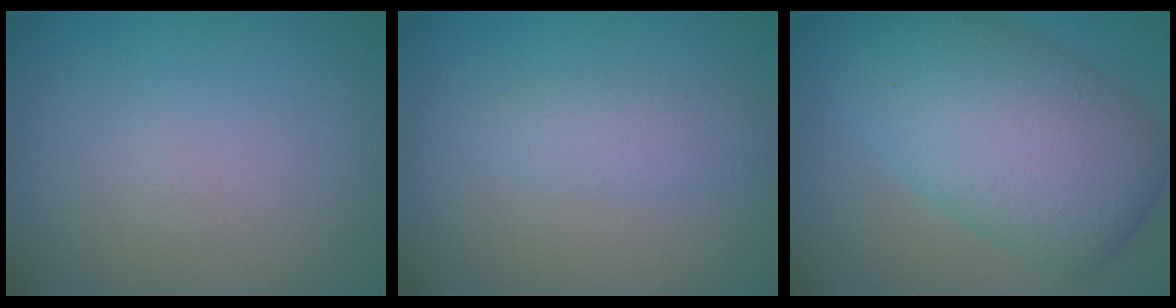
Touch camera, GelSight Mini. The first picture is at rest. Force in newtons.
{"total": 2.0, "press": 2.0, "slide": 0.1}
{"total": 9.6, "press": 9.6, "slide": 0.2}